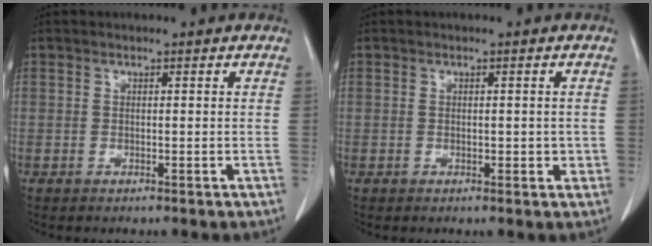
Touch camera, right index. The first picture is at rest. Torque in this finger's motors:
{"motor_torque": [-0.17, 0.42, -0.03, 0.01]}